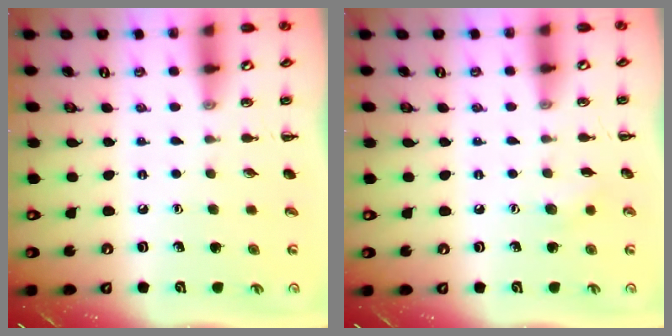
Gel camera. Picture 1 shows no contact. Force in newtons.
{"total": 5.3, "press": 5.2, "slide": 1.2}